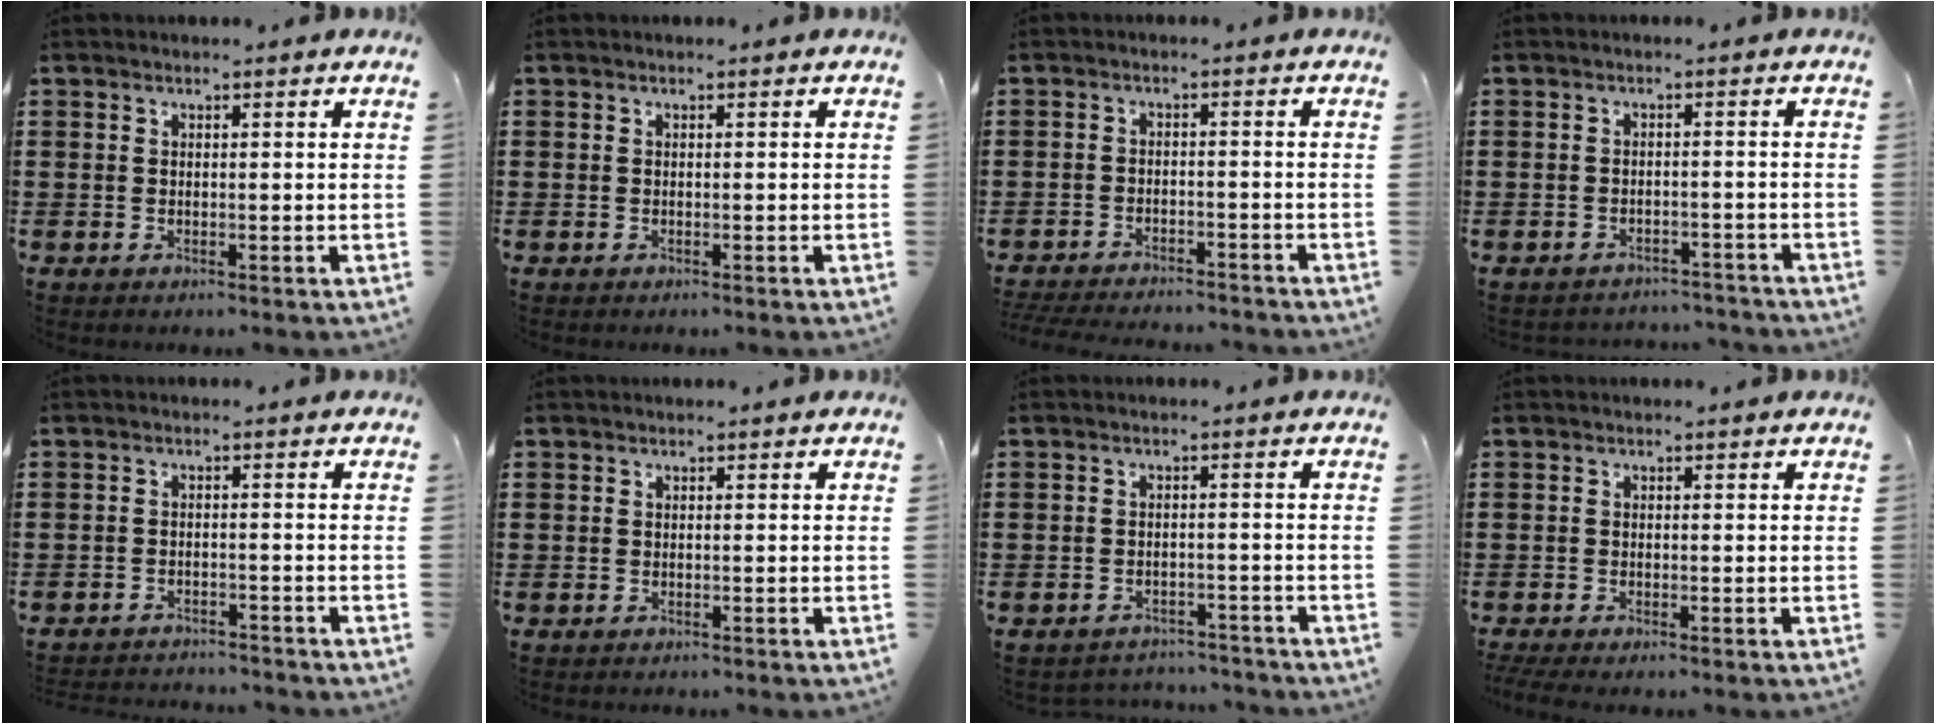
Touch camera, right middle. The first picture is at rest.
{"total": 0.0}
{"total": 3.4, "force": [-3.4, 0.2, 0.4], "torque": [-0.015, -0.001, -0.073]}
{"total": 2.2, "force": [-2.2, 0.3, -0.1], "torque": [-0.006, 0.001, -0.047]}
{"total": 2.3, "force": [-2.3, 0.2, -0.1], "torque": [-0.006, 0.001, -0.050]}
{"total": 0.5, "force": [-0.3, 0.4, -0.1], "torque": [0.003, 0.005, -0.009]}
{"total": 2.4, "force": [-2.4, 0.4, -0.1], "torque": [-0.007, 0.000, -0.052]}
{"total": 0.9, "force": [-0.8, 0.1, 0.3], "torque": [-0.007, -0.004, -0.015]}